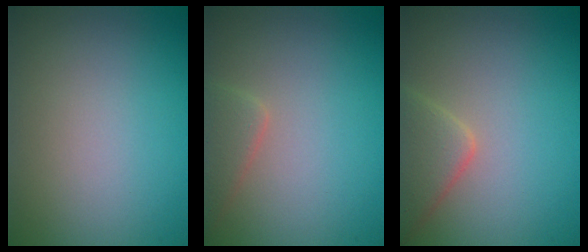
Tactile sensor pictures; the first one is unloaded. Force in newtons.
{"total": 2.0, "press": 2.0, "slide": 0.2}
{"total": 3.7, "press": 3.7, "slide": 0.2}